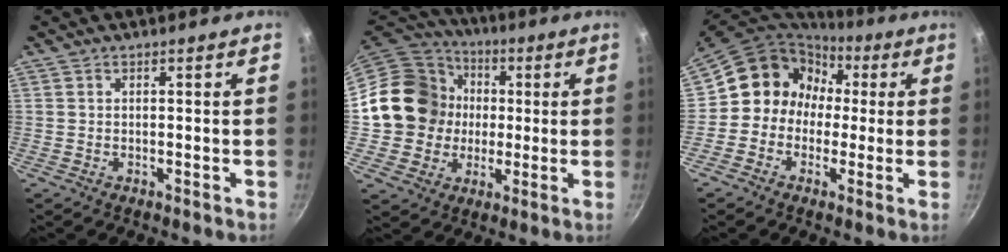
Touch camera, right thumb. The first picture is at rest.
{"total": 17.5, "force": [1.0, 15.8, 7.4], "torque": [-0.114, 0.030, 0.020]}
{"total": 11.9, "force": [1.3, 10.8, 4.7], "torque": [-0.042, 0.034, -0.001]}